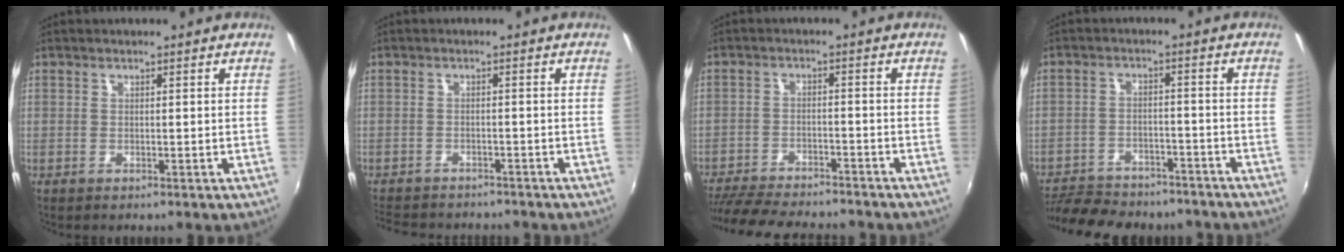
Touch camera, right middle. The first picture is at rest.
{"total": 9.5, "force": [-8.5, 3.0, 3.2], "torque": [-0.083, -0.015, -0.127]}
{"total": 15.5, "force": [-13.7, 3.0, 6.5], "torque": [-0.141, -0.024, -0.209]}
{"total": 16.6, "force": [-14.0, 5.8, 6.7], "torque": [-0.151, -0.007, -0.199]}